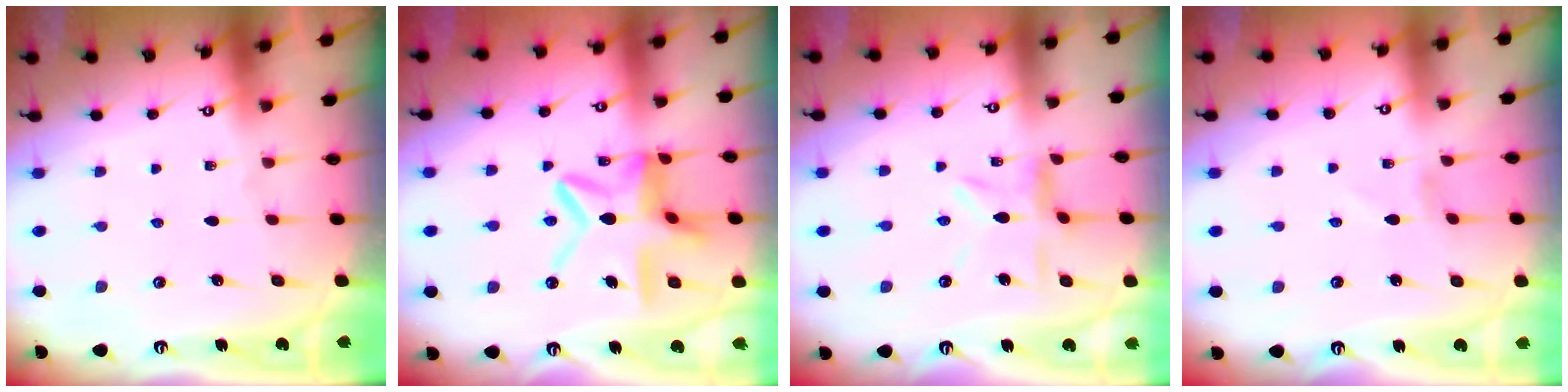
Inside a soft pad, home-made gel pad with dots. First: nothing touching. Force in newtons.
{"total": 14.0, "press": 14.0, "slide": 1.3}
{"total": 6.3, "press": 6.3, "slide": 0.6}
{"total": 0.7, "press": 0.7, "slide": 0.2}